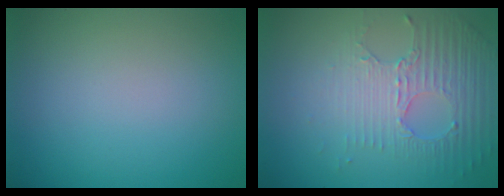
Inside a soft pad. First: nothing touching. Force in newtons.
{"total": 5.0, "press": 3.2, "slide": 3.8}